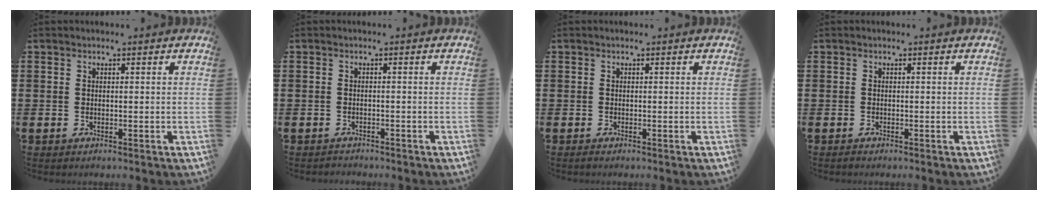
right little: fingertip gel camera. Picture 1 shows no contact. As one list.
[{"total": 0.9, "force": [-0.8, -0.1, -0.4], "torque": [0.005, 0.000, -0.017]}, {"total": 0.0}, {"total": 0.0}]